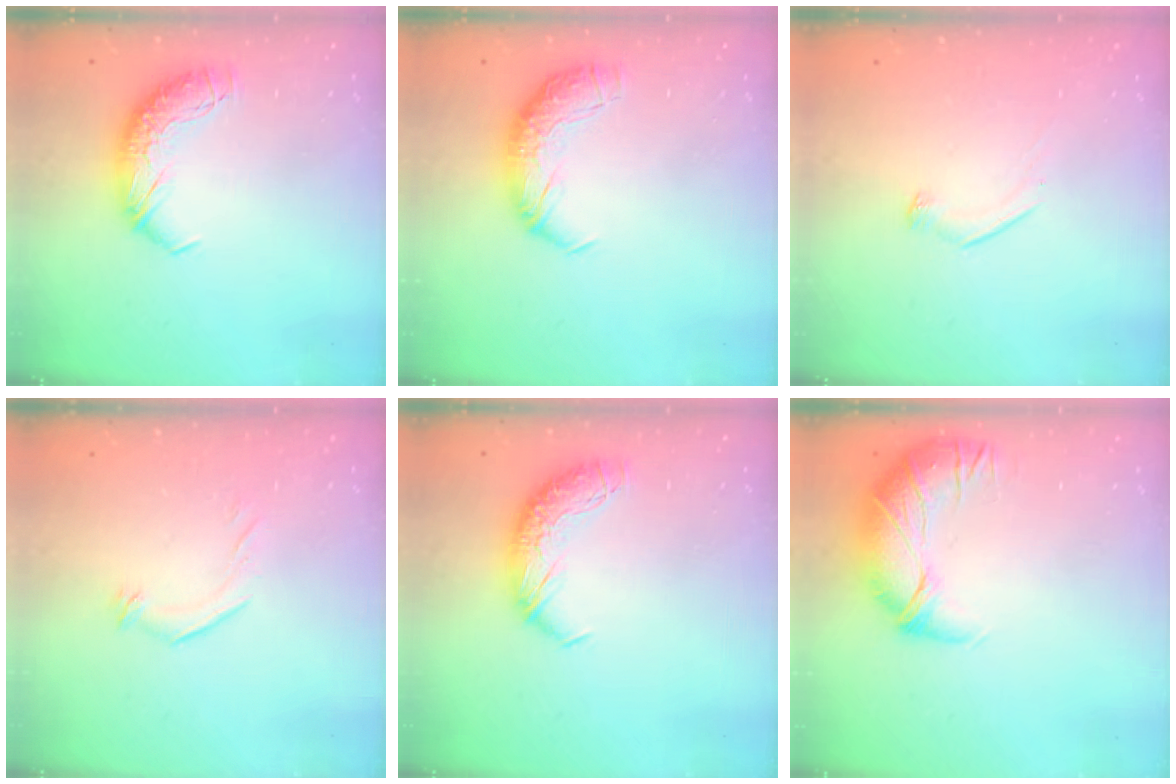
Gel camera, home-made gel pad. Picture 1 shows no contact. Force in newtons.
{"total": 2.3, "press": 1.0, "slide": 2.1}
{"total": 6.9, "press": 6.9, "slide": 0.9}
{"total": 4.7, "press": 4.5, "slide": 1.4}
{"total": 0.0}
{"total": 2.8, "press": 1.3, "slide": 2.4}